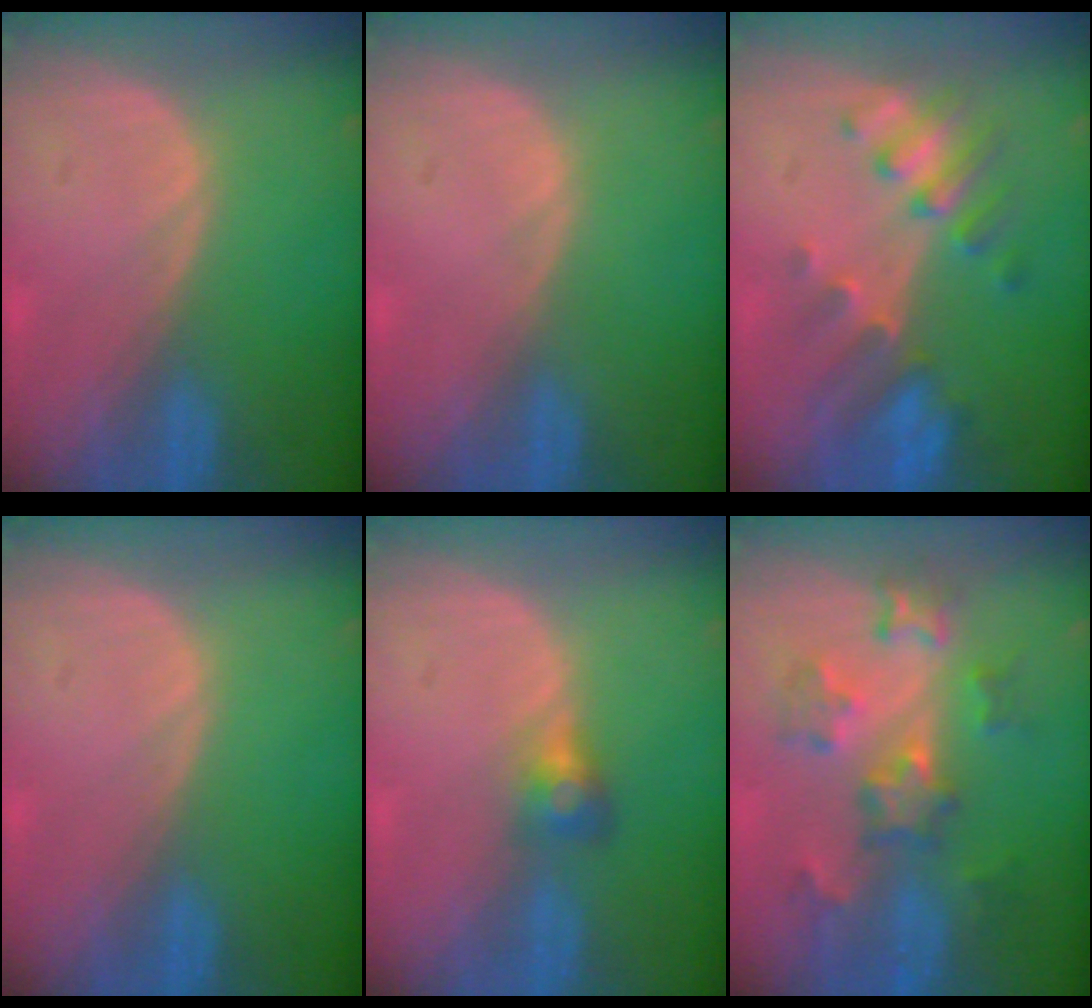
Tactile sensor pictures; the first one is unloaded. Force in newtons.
{"total": 0.0}
{"total": 7.7, "press": 6.9, "slide": 3.3}
{"total": 0.0}
{"total": 2.8, "press": 2.7, "slide": 0.9}
{"total": 7.2, "press": 7.2, "slide": 0.5}